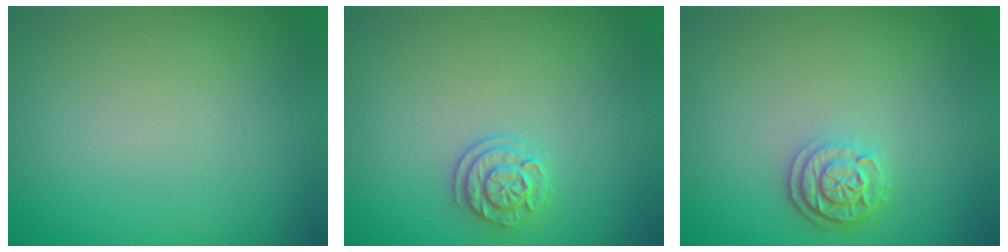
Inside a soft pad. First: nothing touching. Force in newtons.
{"total": 1.9, "press": 1.7, "slide": 0.8}
{"total": 2.4, "press": 2.1, "slide": 1.3}